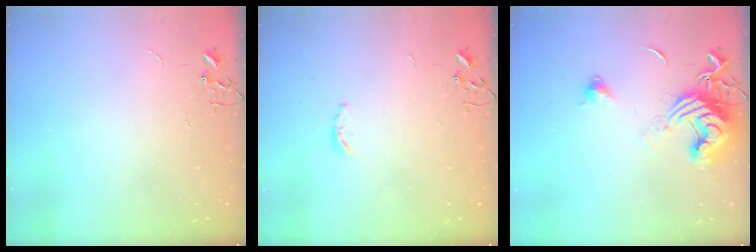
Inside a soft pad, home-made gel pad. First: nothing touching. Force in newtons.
{"total": 3.8, "press": 3.8, "slide": 0.6}
{"total": 14.2, "press": 14.1, "slide": 1.8}